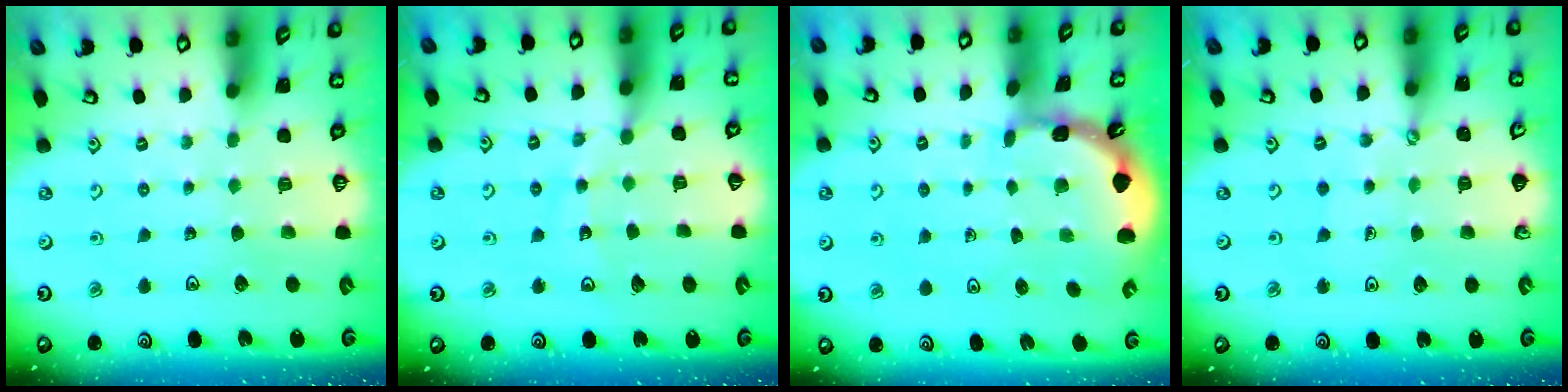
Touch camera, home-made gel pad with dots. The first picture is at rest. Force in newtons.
{"total": 10.3, "press": 10.3, "slide": 1.3}
{"total": 1.6, "press": 1.6, "slide": 0.3}
{"total": 0.6, "press": 0.6, "slide": 0.1}